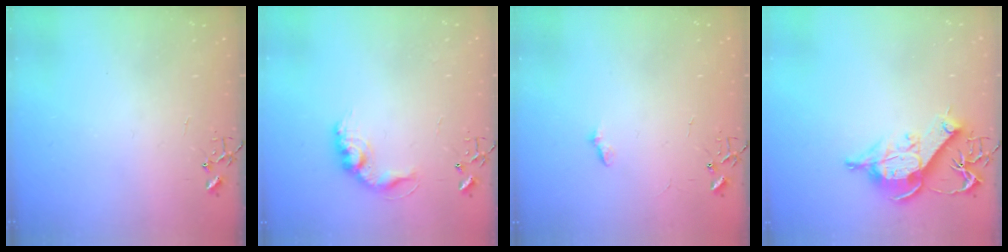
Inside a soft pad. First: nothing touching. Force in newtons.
{"total": 12.6, "press": 12.5, "slide": 0.6}
{"total": 5.0, "press": 4.9, "slide": 0.6}
{"total": 12.3, "press": 12.1, "slide": 2.0}